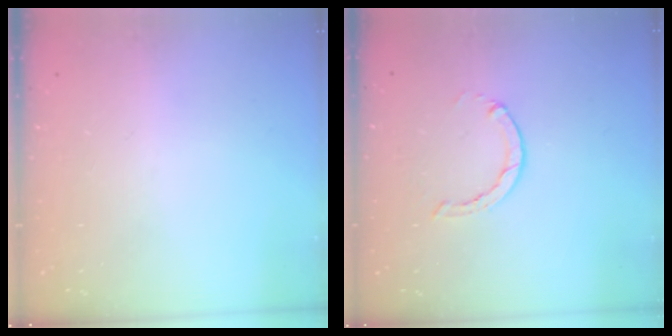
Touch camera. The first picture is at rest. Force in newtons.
{"total": 1.3, "press": 1.2, "slide": 0.3}